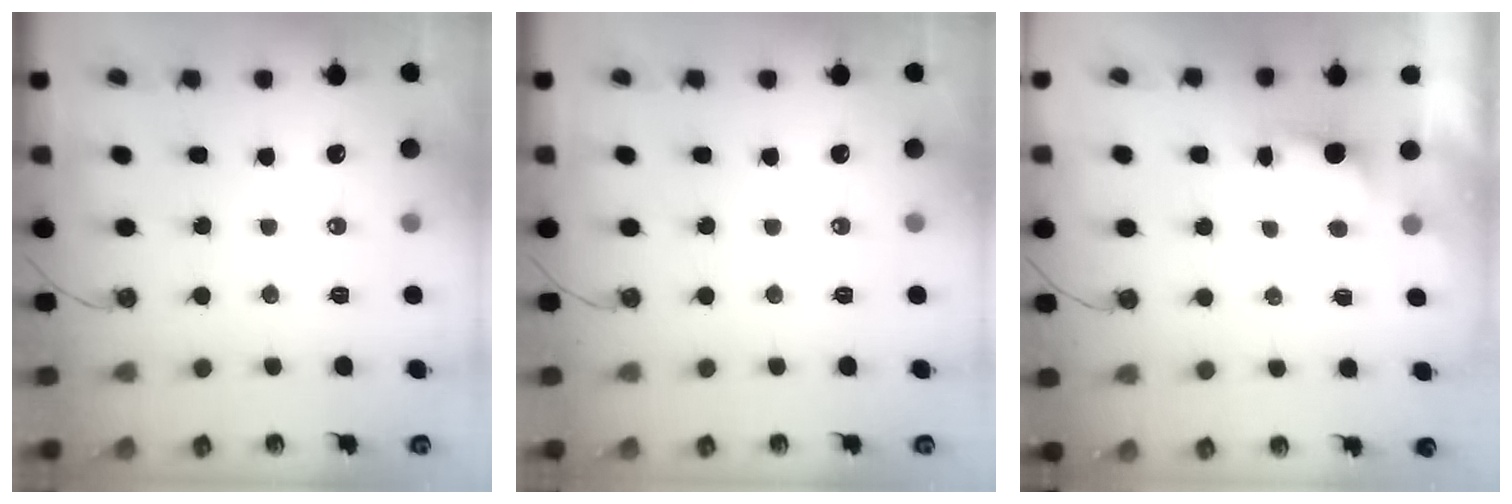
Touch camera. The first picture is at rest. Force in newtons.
{"total": 0.0}
{"total": 0.9, "press": 0.5, "slide": 0.8}